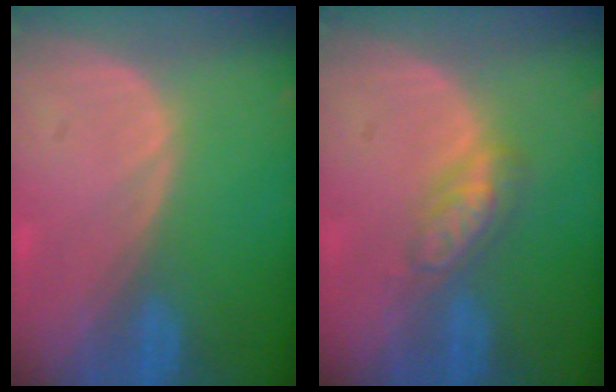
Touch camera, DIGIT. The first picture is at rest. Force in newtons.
{"total": 4.6, "press": 4.2, "slide": 2.0}